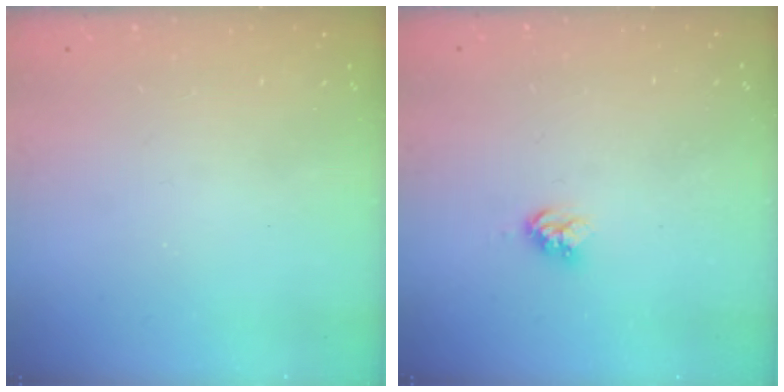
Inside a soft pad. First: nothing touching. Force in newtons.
{"total": 3.9, "press": 3.9, "slide": 0.4}